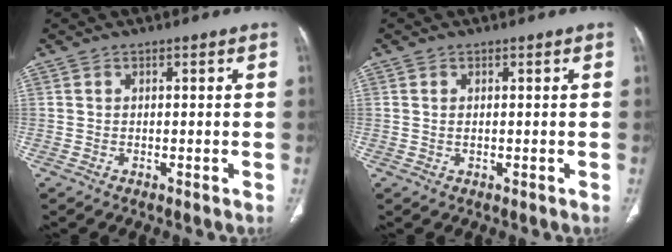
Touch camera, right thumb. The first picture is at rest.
{"total": 0.7, "force": [0.1, 0.3, 0.6], "torque": [-0.016, 0.001, 0.005]}